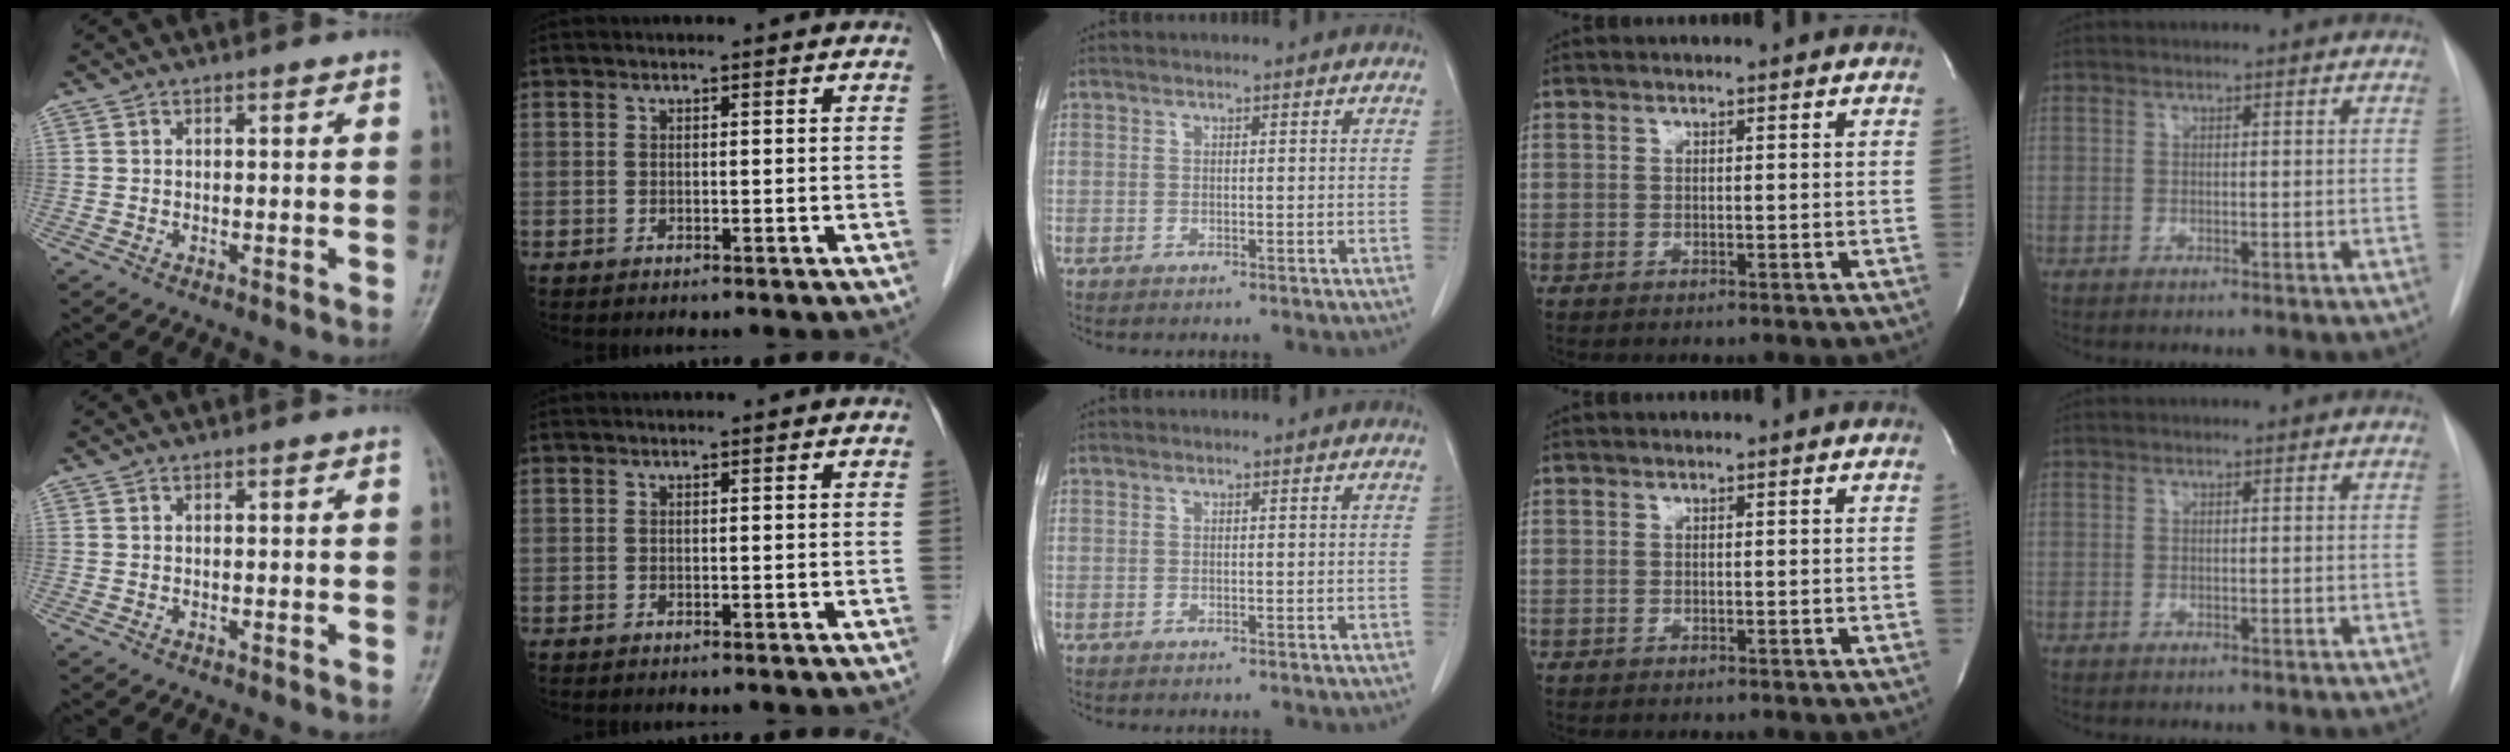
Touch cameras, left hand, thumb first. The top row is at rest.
{}